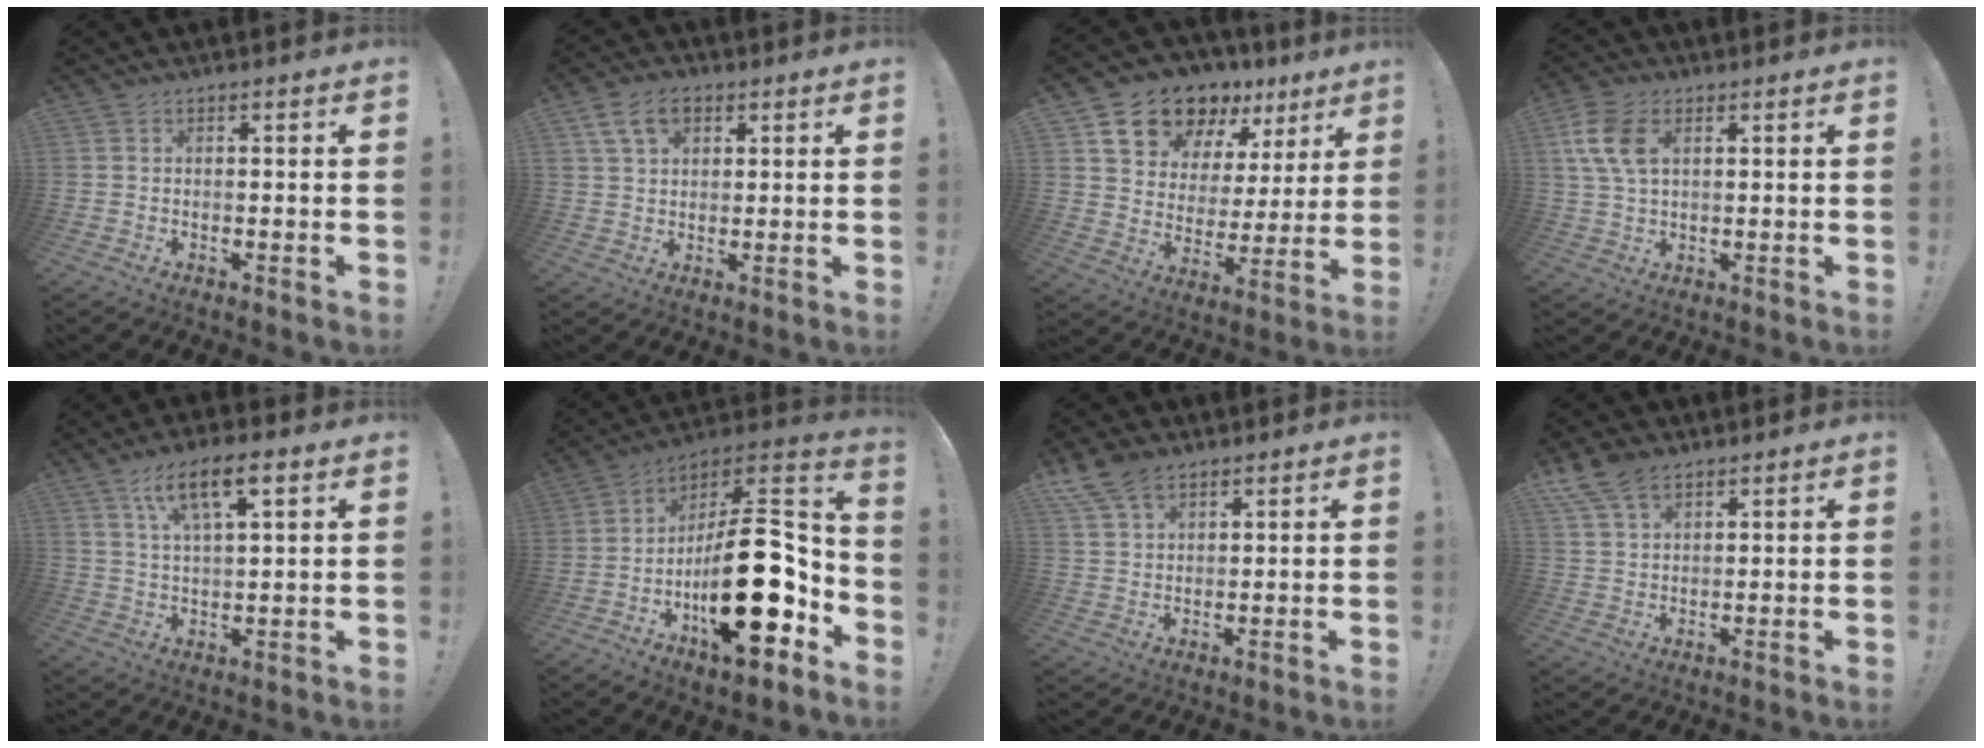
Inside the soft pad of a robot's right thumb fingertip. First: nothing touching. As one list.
[{"total": 8.8, "force": [4.1, 6.0, 4.9], "torque": [-0.072, -0.002, 0.079]}, {"total": 15.7, "force": [11.9, 8.8, 5.1], "torque": [-0.087, -0.083, 0.226]}, {"total": 10.3, "force": [3.3, 6.5, 7.2], "torque": [-0.150, 0.001, 0.065]}, {"total": 10.1, "force": [5.2, 3.3, 8.1], "torque": [-0.136, -0.012, 0.091]}, {"total": 28.1, "force": [-6.5, 12.4, 24.3], "torque": [-0.390, 0.038, -0.095]}, {"total": 8.4, "force": [5.6, 4.6, 4.2], "torque": [-0.076, -0.021, 0.112]}, {"total": 8.5, "force": [5.5, 4.6, 4.6], "torque": [-0.081, -0.018, 0.109]}]